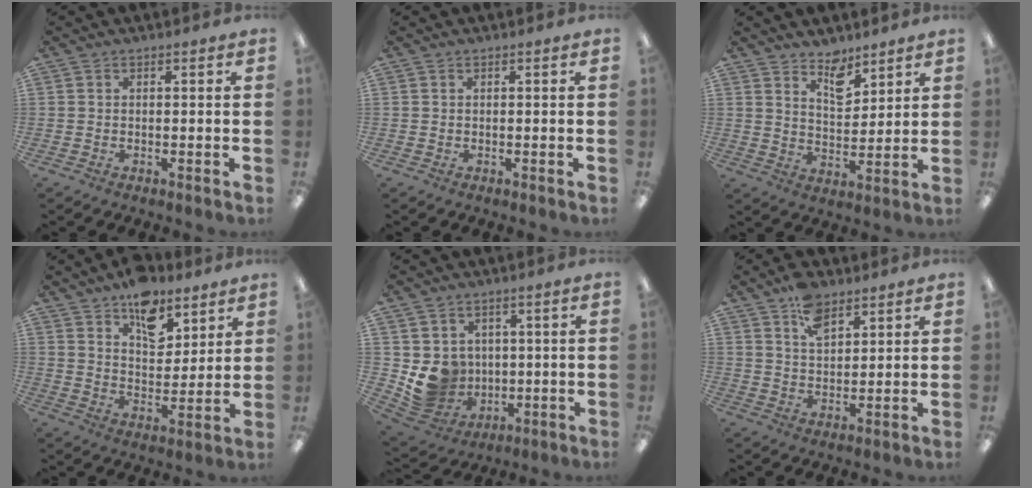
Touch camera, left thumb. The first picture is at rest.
{"total": 0.0}
{"total": 7.2, "force": [5.9, 3.3, 2.5], "torque": [-0.020, -0.040, 0.102]}
{"total": 12.1, "force": [8.3, 6.8, 5.6], "torque": [-0.065, -0.047, 0.145]}
{"total": 8.8, "force": [1.4, 8.5, 2.0], "torque": [-0.053, -0.012, 0.041]}
{"total": 7.4, "force": [4.9, 3.9, 3.9], "torque": [-0.066, -0.016, 0.088]}